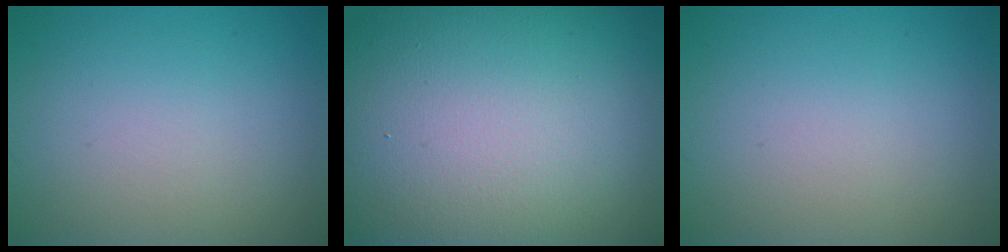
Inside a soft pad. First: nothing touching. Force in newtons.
{"total": 22.5, "press": 22.5, "slide": 1.0}
{"total": 0.0}